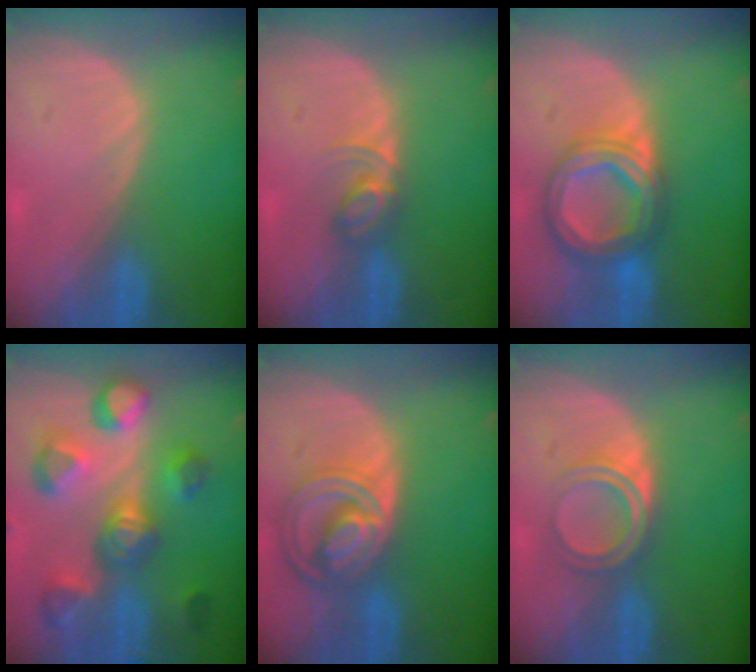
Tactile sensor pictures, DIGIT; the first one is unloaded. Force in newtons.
{"total": 3.5, "press": 3.5, "slide": 0.4}
{"total": 8.6, "press": 8.6, "slide": 0.6}
{"total": 10.6, "press": 10.0, "slide": 3.5}
{"total": 8.6, "press": 7.4, "slide": 4.4}
{"total": 5.0, "press": 4.3, "slide": 2.6}